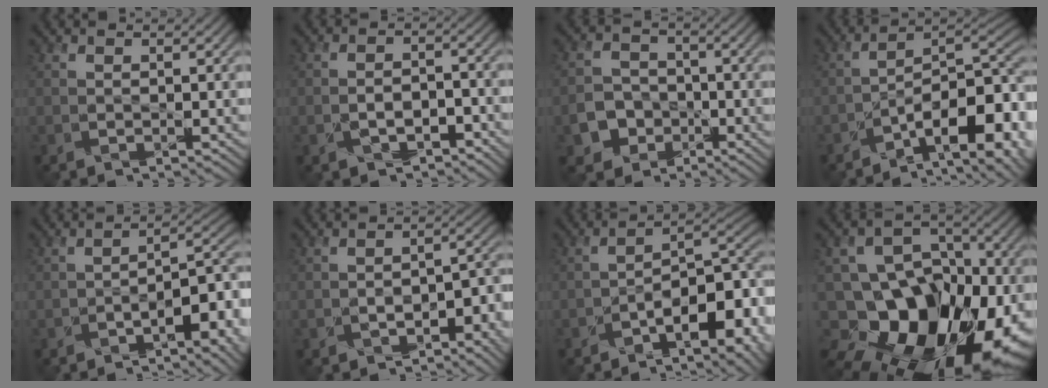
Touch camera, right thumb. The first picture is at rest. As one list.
[{"total": 3.9, "force": [-2.1, 2.4, 2.3], "torque": [-0.031, 0.001, -0.039]}, {"total": 5.1, "force": [-2.2, 4.3, 1.8], "torque": [-0.037, -0.006, -0.048]}, {"total": 12.8, "force": [-5.6, 5.2, 10.3], "torque": [-0.136, -0.004, -0.092]}, {"total": 7.1, "force": [-3.6, 2.4, 5.6], "torque": [-0.070, 0.001, -0.055]}, {"total": 5.6, "force": [-3.1, 2.9, 3.7], "torque": [-0.042, -0.006, -0.051]}, {"total": 9.5, "force": [-4.5, 3.6, 7.6], "torque": [-0.107, -0.004, -0.073]}, {"total": 20.2, "force": [-7.5, 15.5, 10.6], "torque": [-0.170, -0.028, -0.127]}]